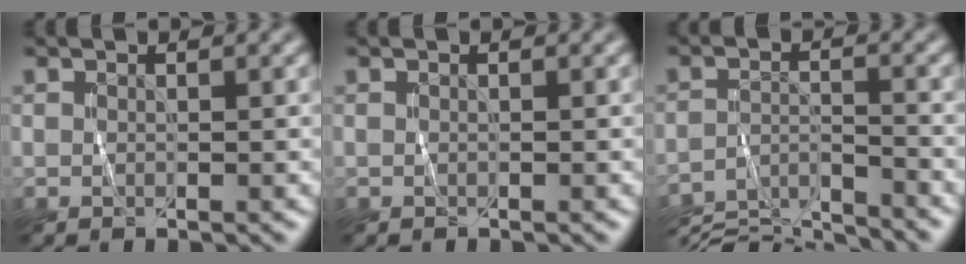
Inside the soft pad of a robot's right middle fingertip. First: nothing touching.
{"total": 0.0}
{"total": 7.8, "force": [-7.5, 1.2, 1.8], "torque": [-0.037, -0.008, -0.126]}